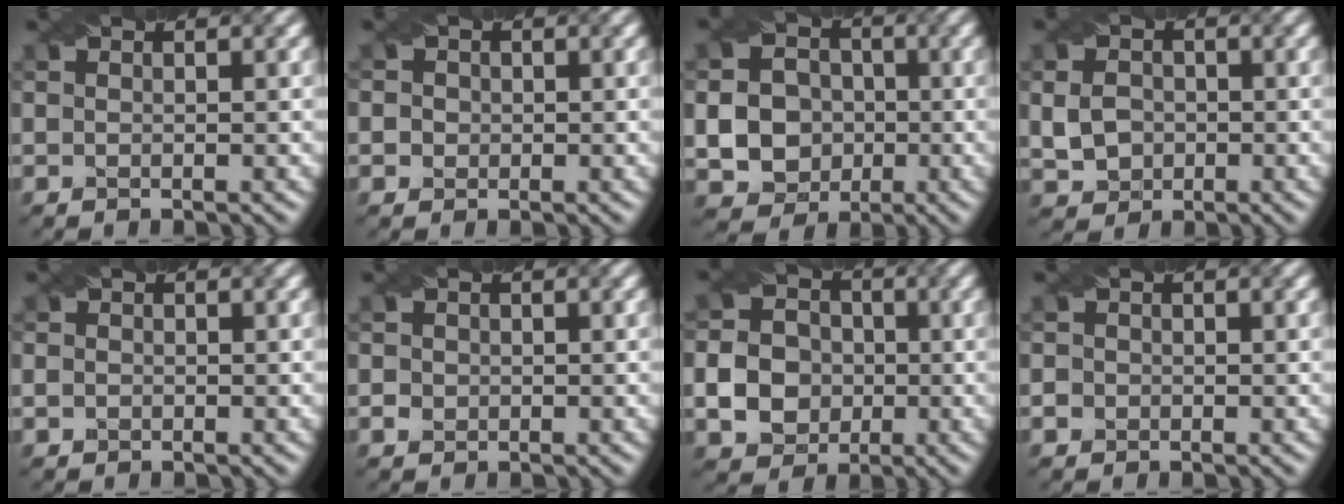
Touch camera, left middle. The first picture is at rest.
{"total": 1.6, "force": [0.1, 1.5, 0.4], "torque": [0.006, 0.010, -0.003]}
{"total": 8.3, "force": [-1.3, 7.5, 3.2], "torque": [-0.063, 0.000, -0.044]}
{"total": 3.2, "force": [-0.6, 2.7, 1.7], "torque": [-0.036, -0.003, -0.011]}
{"total": 0.7, "force": [-0.1, 0.7, 0.0], "torque": [0.005, -0.003, -0.006]}
{"total": 0.9, "force": [-0.2, 0.9, 0.1], "torque": [0.003, -0.004, -0.001]}
{"total": 6.1, "force": [-1.3, 5.4, 2.4], "torque": [-0.042, -0.003, -0.041]}
{"total": 1.1, "force": [-0.4, 1.0, 0.0], "torque": [0.014, -0.001, -0.007]}